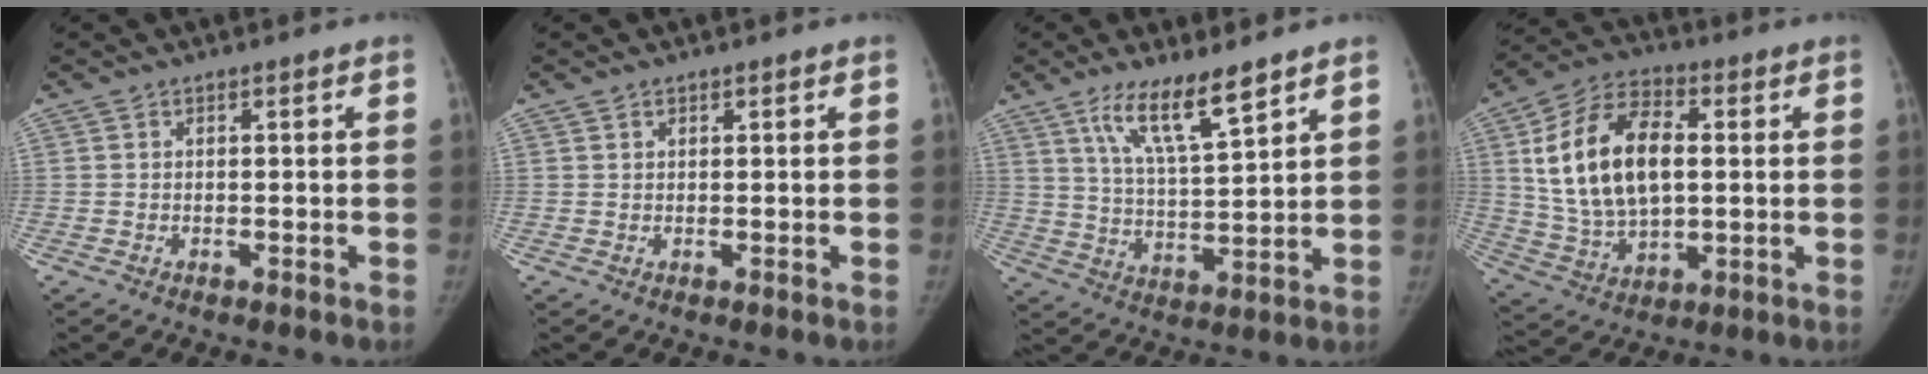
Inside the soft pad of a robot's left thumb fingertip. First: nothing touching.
{"total": 0.6, "force": [0.3, 0.4, 0.1], "torque": [0.002, -0.001, 0.006]}
{"total": 10.6, "force": [7.1, 2.1, 7.5], "torque": [-0.130, -0.043, 0.138]}
{"total": 19.1, "force": [3.0, 11.3, 15.1], "torque": [-0.261, 0.006, 0.057]}